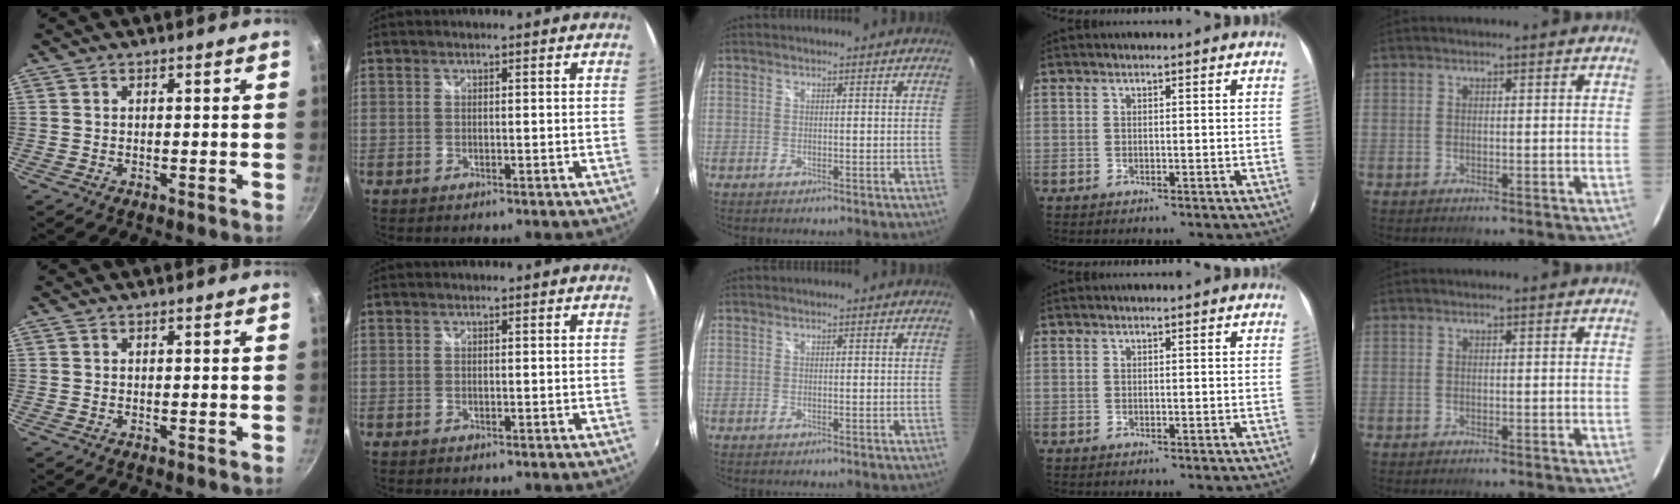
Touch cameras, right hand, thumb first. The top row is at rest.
{}